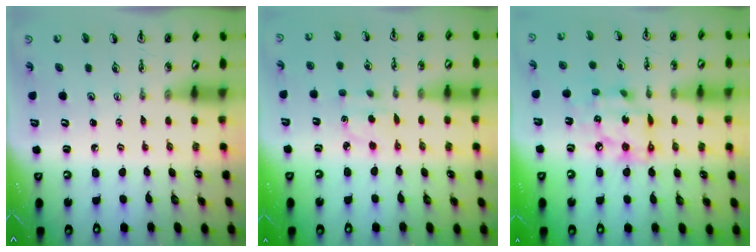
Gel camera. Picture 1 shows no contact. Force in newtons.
{"total": 2.3, "press": 2.1, "slide": 0.8}
{"total": 13.7, "press": 13.6, "slide": 1.3}